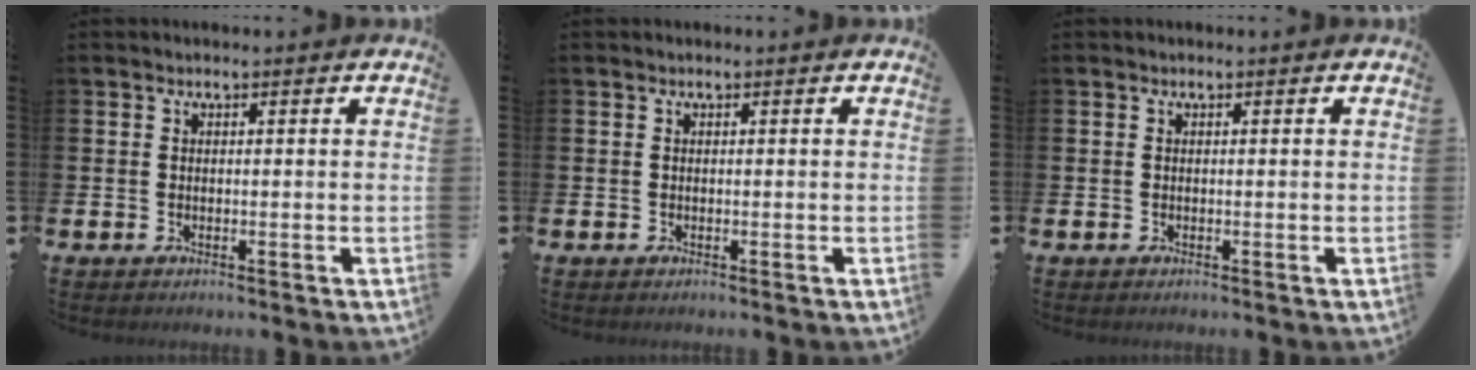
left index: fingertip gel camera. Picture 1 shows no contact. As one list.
[{"total": 0.0}, {"total": 0.0}]